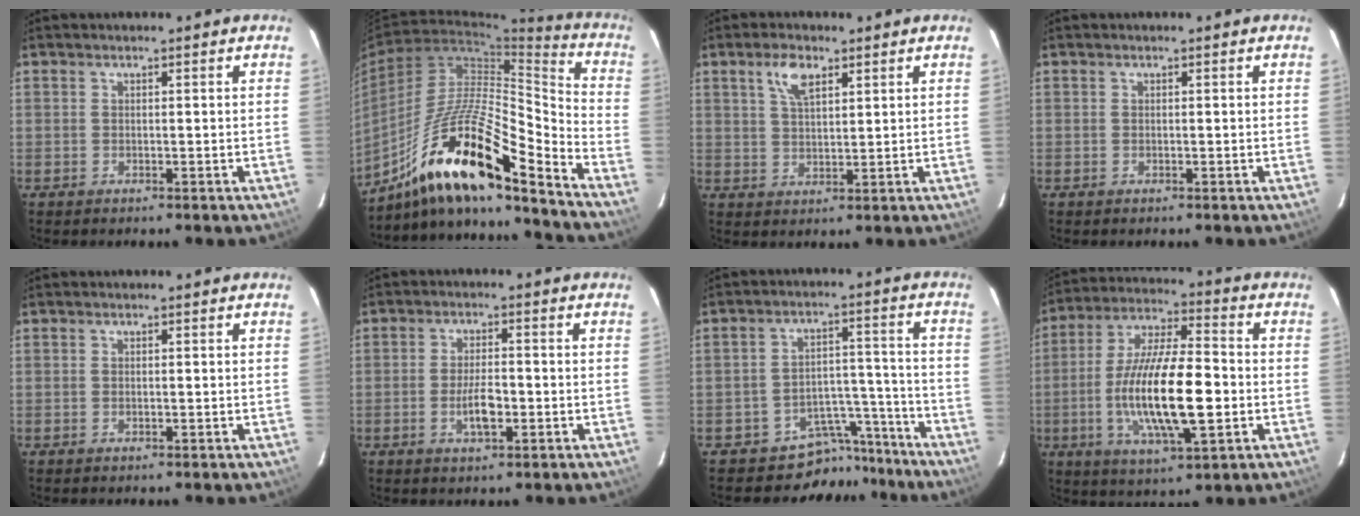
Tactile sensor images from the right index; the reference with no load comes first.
{"total": 20.0, "force": [-13.7, 3.3, 14.2], "torque": [-0.250, -0.006, -0.254]}
{"total": 5.2, "force": [2.9, 2.3, 3.6], "torque": [-0.068, 0.009, 0.055]}
{"total": 0.0}
{"total": 0.0}
{"total": 5.3, "force": [-1.6, 2.1, 4.7], "torque": [-0.092, -0.001, -0.026]}
{"total": 9.9, "force": [-8.6, 4.8, 0.2], "torque": [0.001, 0.054, -0.121]}
{"total": 17.8, "force": [-3.4, 4.8, 16.8], "torque": [-0.325, -0.007, -0.061]}